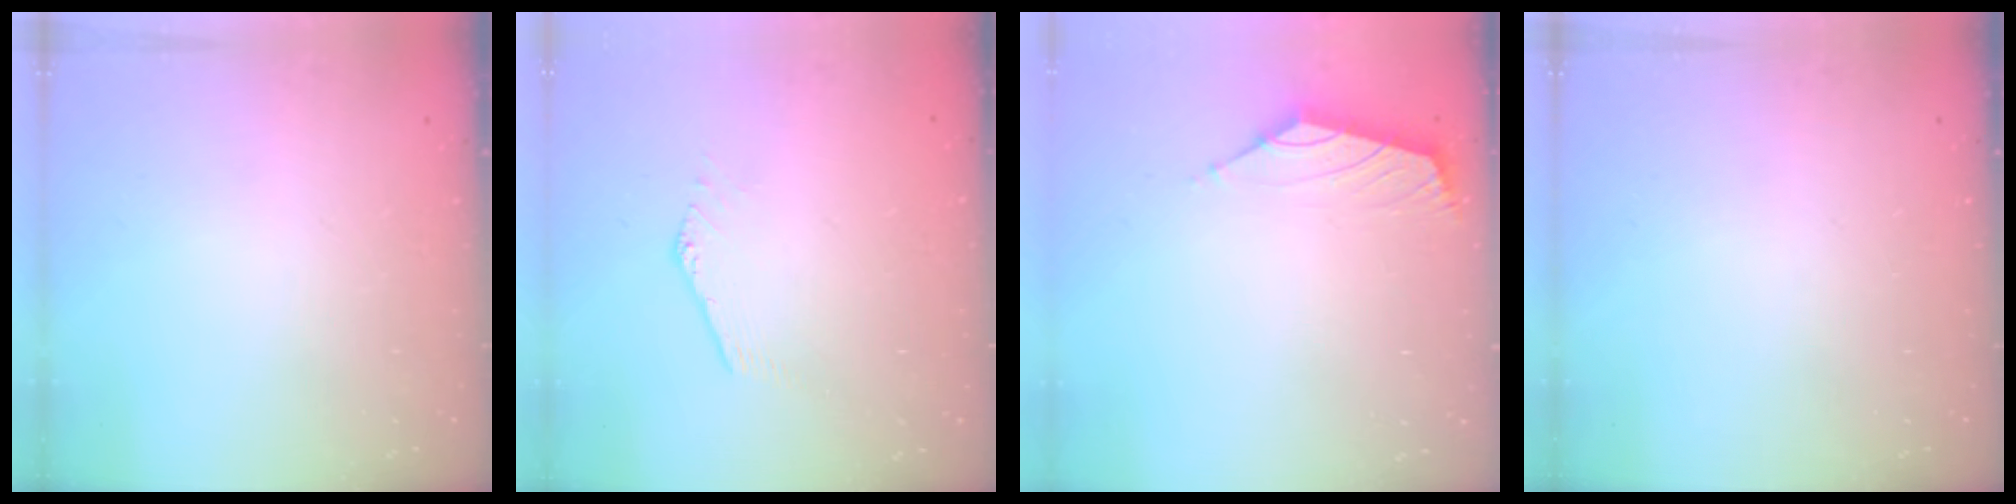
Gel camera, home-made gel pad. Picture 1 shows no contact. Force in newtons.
{"total": 0.0}
{"total": 1.6, "press": 1.4, "slide": 0.7}
{"total": 0.0}